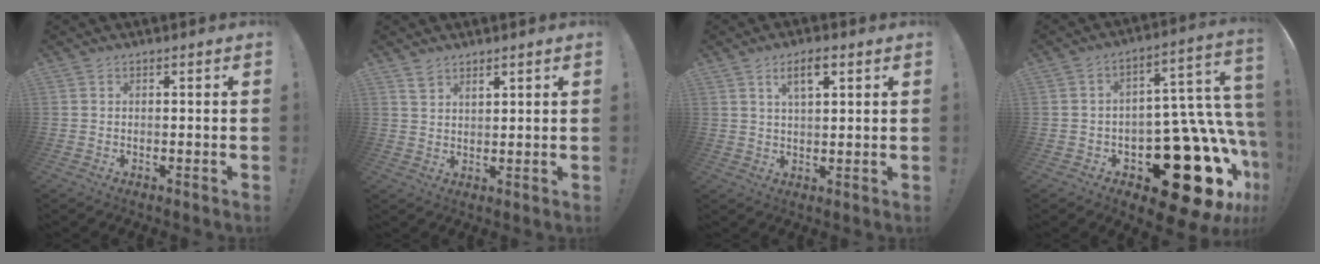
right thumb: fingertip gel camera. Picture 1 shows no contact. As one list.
[{"total": 3.4, "force": [2.8, 1.5, 1.2], "torque": [-0.020, -0.014, 0.052]}, {"total": 5.4, "force": [2.7, 2.0, 4.3], "torque": [-0.071, -0.003, 0.044]}, {"total": 29.6, "force": [-10.9, 15.9, 22.5], "torque": [-0.236, 0.050, -0.135]}]